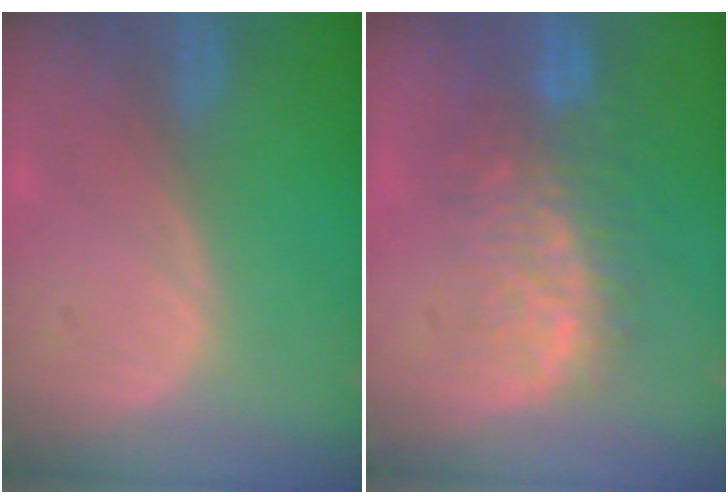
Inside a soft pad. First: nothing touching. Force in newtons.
{"total": 10.0, "press": 8.6, "slide": 5.2}